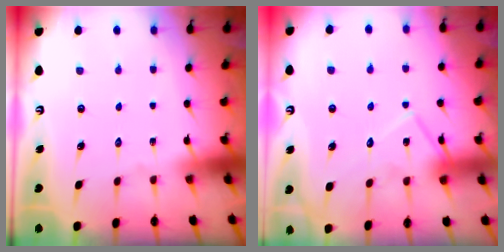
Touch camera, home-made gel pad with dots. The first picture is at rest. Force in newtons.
{"total": 12.9, "press": 12.9, "slide": 0.8}